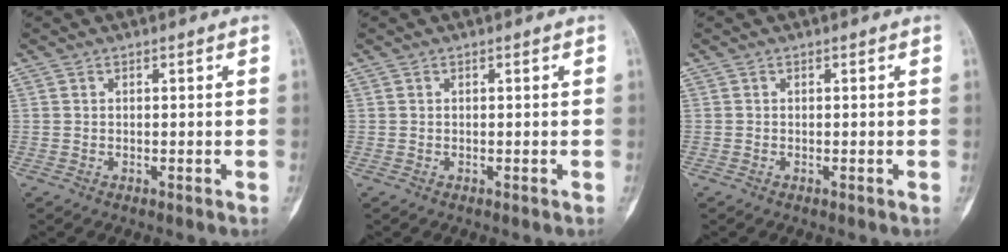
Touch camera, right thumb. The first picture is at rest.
{"total": 0.0}
{"total": 0.0}